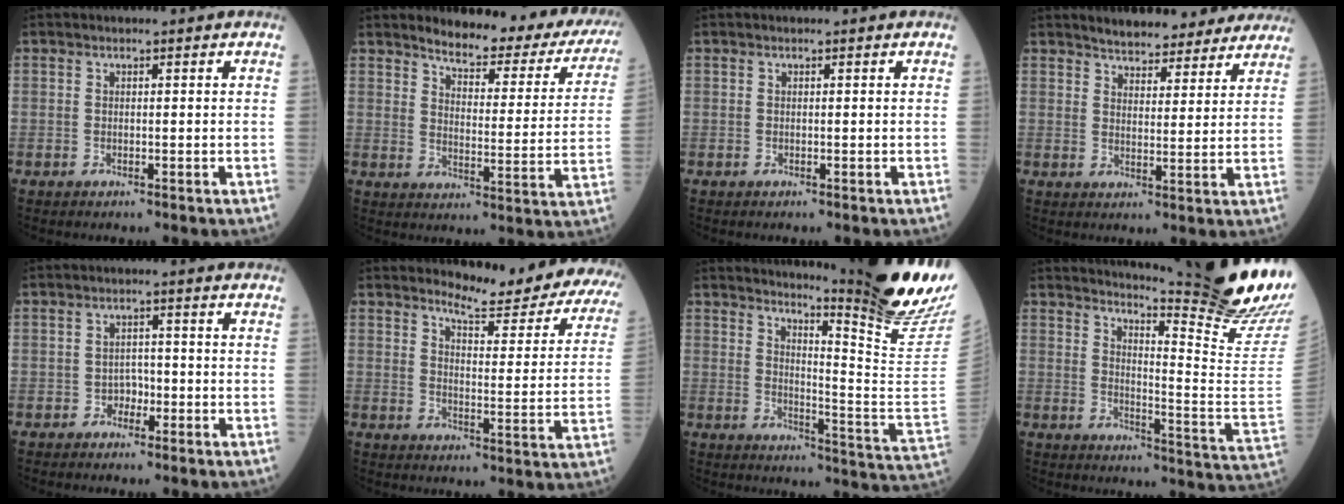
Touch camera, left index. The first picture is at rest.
{"total": 18.5, "force": [16.6, 4.5, 6.9], "torque": [-0.062, -0.045, 0.186]}
{"total": 0.0}
{"total": 13.5, "force": [12.3, 3.7, 4.1], "torque": [-0.030, 0.007, 0.150]}
{"total": 1.9, "force": [-1.0, 1.4, 0.8], "torque": [-0.007, 0.007, -0.019]}
{"total": 16.5, "force": [15.5, 2.1, 5.3], "torque": [-0.053, -0.087, 0.167]}
{"total": 18.5, "force": [15.5, -2.6, 9.8], "torque": [-0.149, -0.120, 0.195]}
{"total": 18.9, "force": [16.8, -3.4, 7.9], "torque": [-0.132, -0.136, 0.213]}